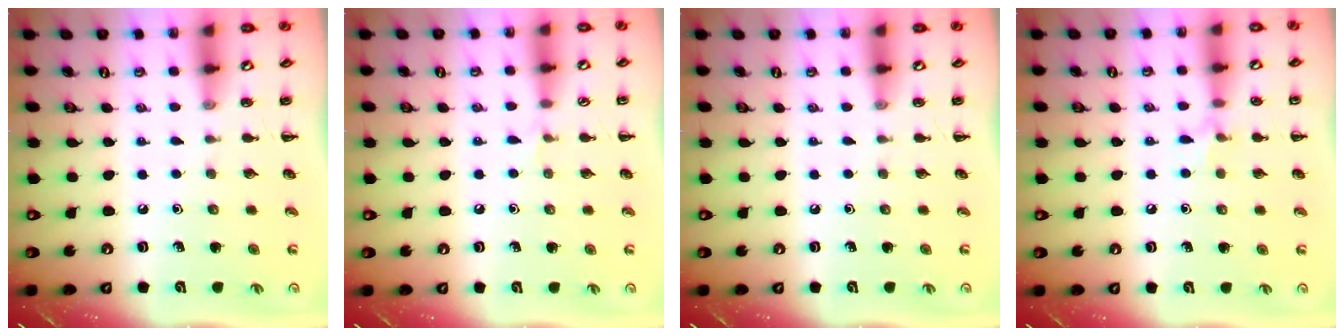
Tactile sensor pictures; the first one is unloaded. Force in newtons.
{"total": 3.1, "press": 3.0, "slide": 1.1}
{"total": 0.0}
{"total": 5.6, "press": 5.3, "slide": 1.9}